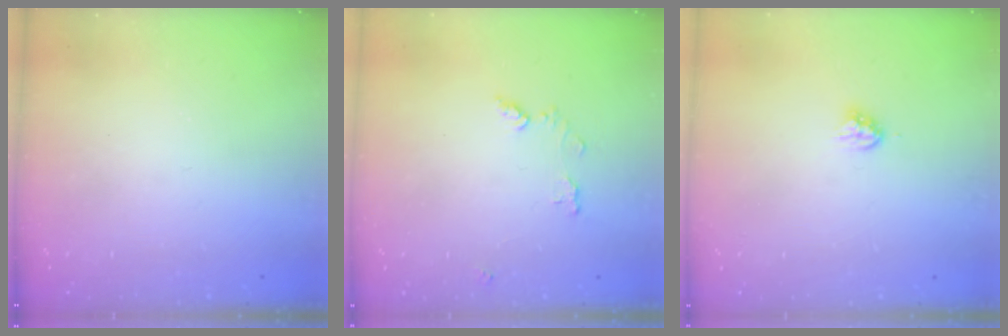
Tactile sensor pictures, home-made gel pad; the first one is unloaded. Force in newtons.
{"total": 5.4, "press": 5.4, "slide": 0.5}
{"total": 3.6, "press": 3.6, "slide": 0.6}